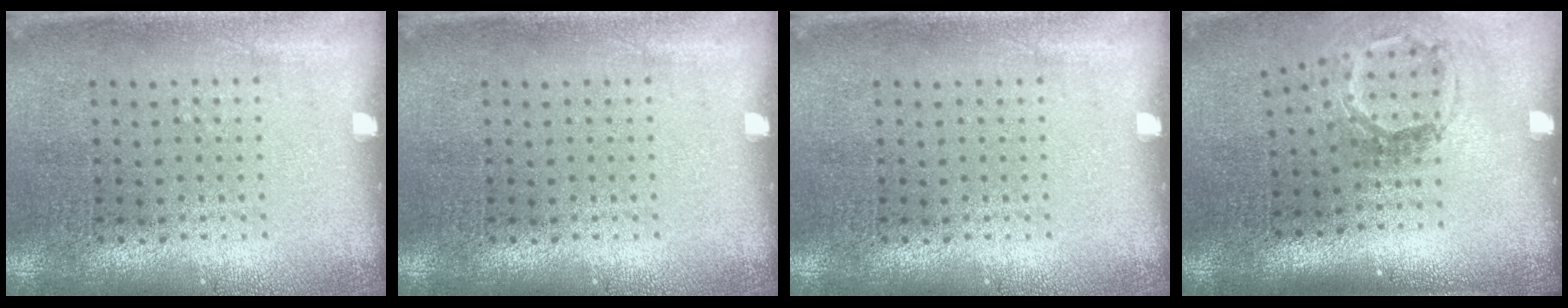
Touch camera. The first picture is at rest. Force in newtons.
{"total": 0.0}
{"total": 0.0}
{"total": 1.8, "press": 1.2, "slide": 1.4}